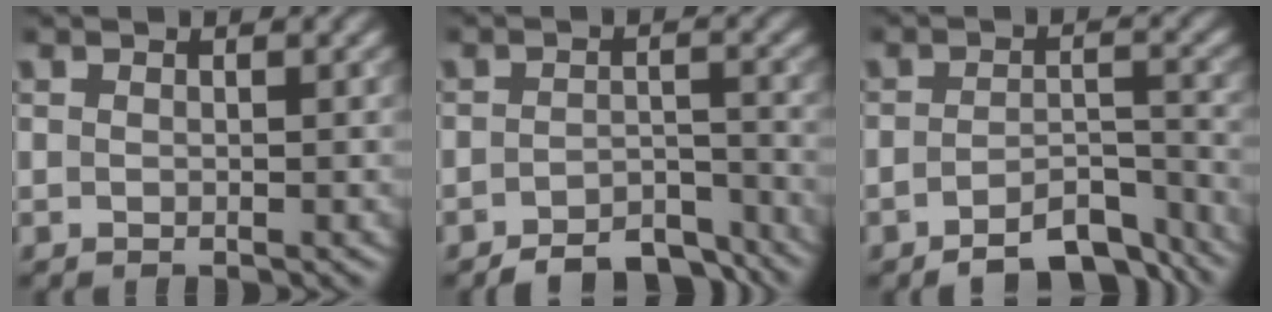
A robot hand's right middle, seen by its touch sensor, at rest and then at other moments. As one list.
[{"total": 5.4, "force": [-4.5, 2.0, 2.2], "torque": [-0.026, -0.005, -0.061]}, {"total": 6.2, "force": [-4.7, 2.0, 3.5], "torque": [-0.051, -0.001, -0.069]}]